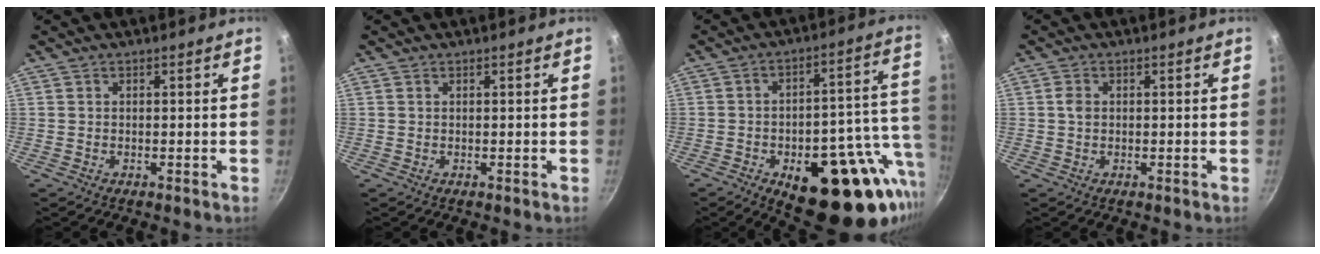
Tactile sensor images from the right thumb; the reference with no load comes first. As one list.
[{"total": 0.0}, {"total": 26.1, "force": [-8.4, 12.0, 21.5], "torque": [-0.231, 0.021, -0.105]}, {"total": 1.9, "force": [0.1, 1.5, 1.2], "torque": [-0.021, 0.002, 0.000]}]